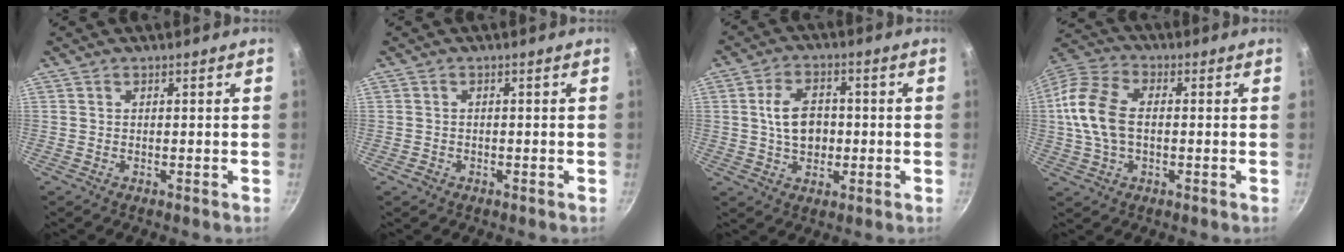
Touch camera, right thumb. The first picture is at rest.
{"total": 1.1, "force": [-0.6, 0.9, 0.3], "torque": [-0.007, 0.006, -0.007]}
{"total": 8.7, "force": [0.1, 6.0, 6.4], "torque": [-0.087, 0.011, -0.001]}
{"total": 12.8, "force": [0.1, 8.0, 10.0], "torque": [-0.194, 0.025, -0.011]}